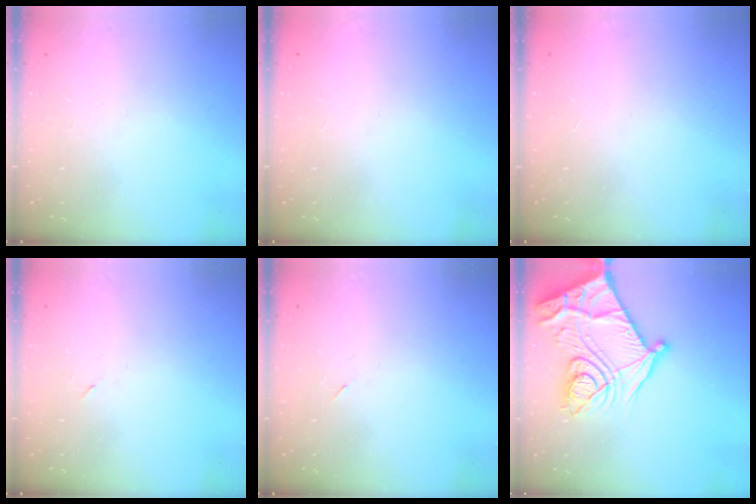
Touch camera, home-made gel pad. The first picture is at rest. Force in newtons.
{"total": 1.6, "press": 1.6, "slide": 0.1}
{"total": 1.5, "press": 1.5, "slide": 0.1}
{"total": 2.2, "press": 1.9, "slide": 1.2}
{"total": 2.2, "press": 1.9, "slide": 1.2}
{"total": 27.1, "press": 27.1, "slide": 0.8}